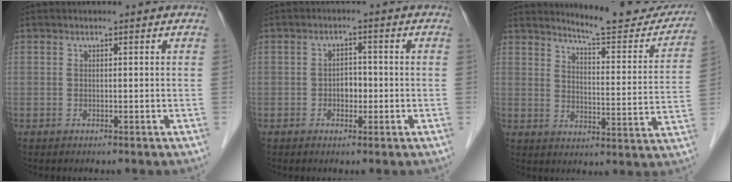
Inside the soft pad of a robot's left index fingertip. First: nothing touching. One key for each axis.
{"total": 2.5, "fx": -0.6, "fy": 1.7, "fz": 1.7, "tx": -0.023, "ty": 0.007, "tz": -0.010}
{"total": 16.1, "fx": 15.2, "fy": 2.0, "fz": 5.1, "tx": -0.058, "ty": -0.059, "tz": 0.182}